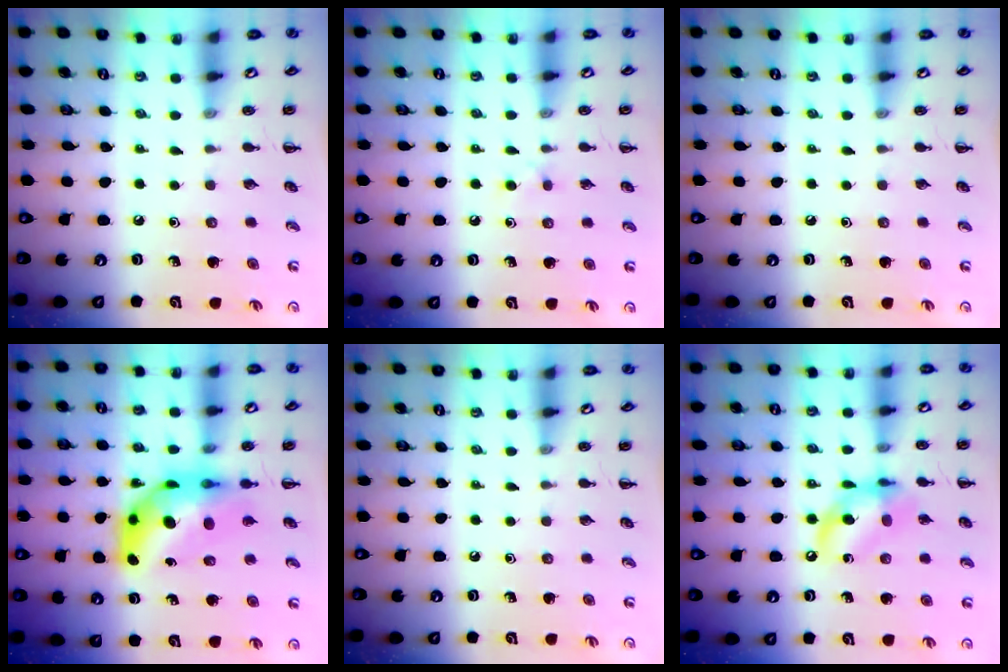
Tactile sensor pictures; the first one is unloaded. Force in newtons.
{"total": 3.2, "press": 2.9, "slide": 1.3}
{"total": 0.0}
{"total": 11.8, "press": 11.2, "slide": 3.8}
{"total": 0.0}
{"total": 13.5, "press": 13.2, "slide": 2.9}